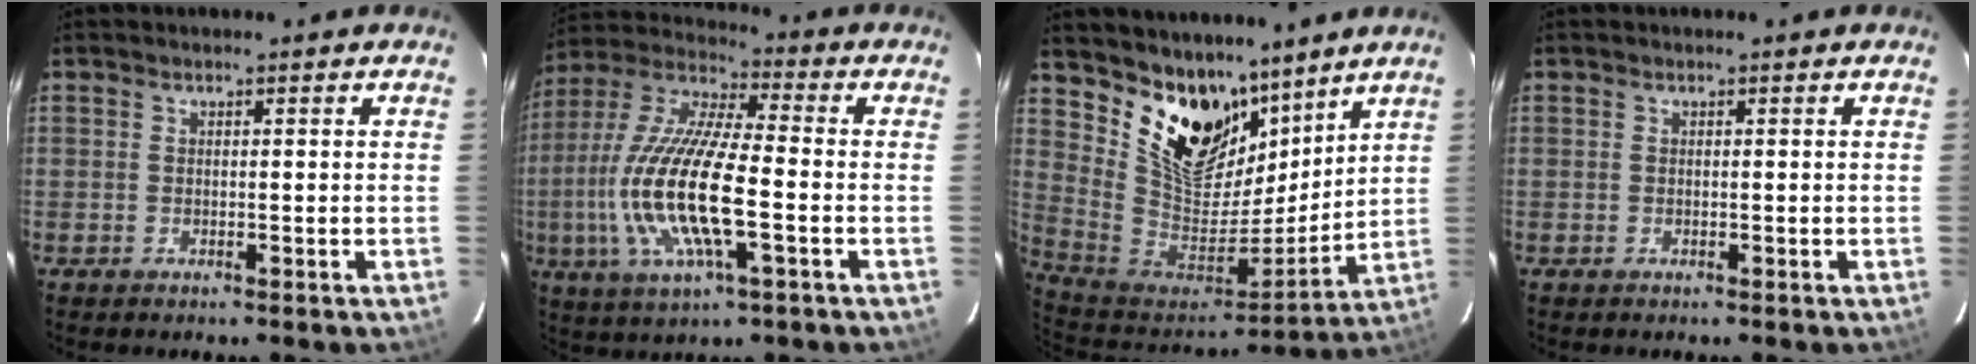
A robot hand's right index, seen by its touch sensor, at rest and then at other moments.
{"total": 19.3, "force": [-3.9, 5.1, 18.2], "torque": [-0.374, -0.011, -0.079]}
{"total": 17.3, "force": [12.3, 9.5, 7.7], "torque": [-0.163, -0.015, 0.238]}
{"total": 0.0}